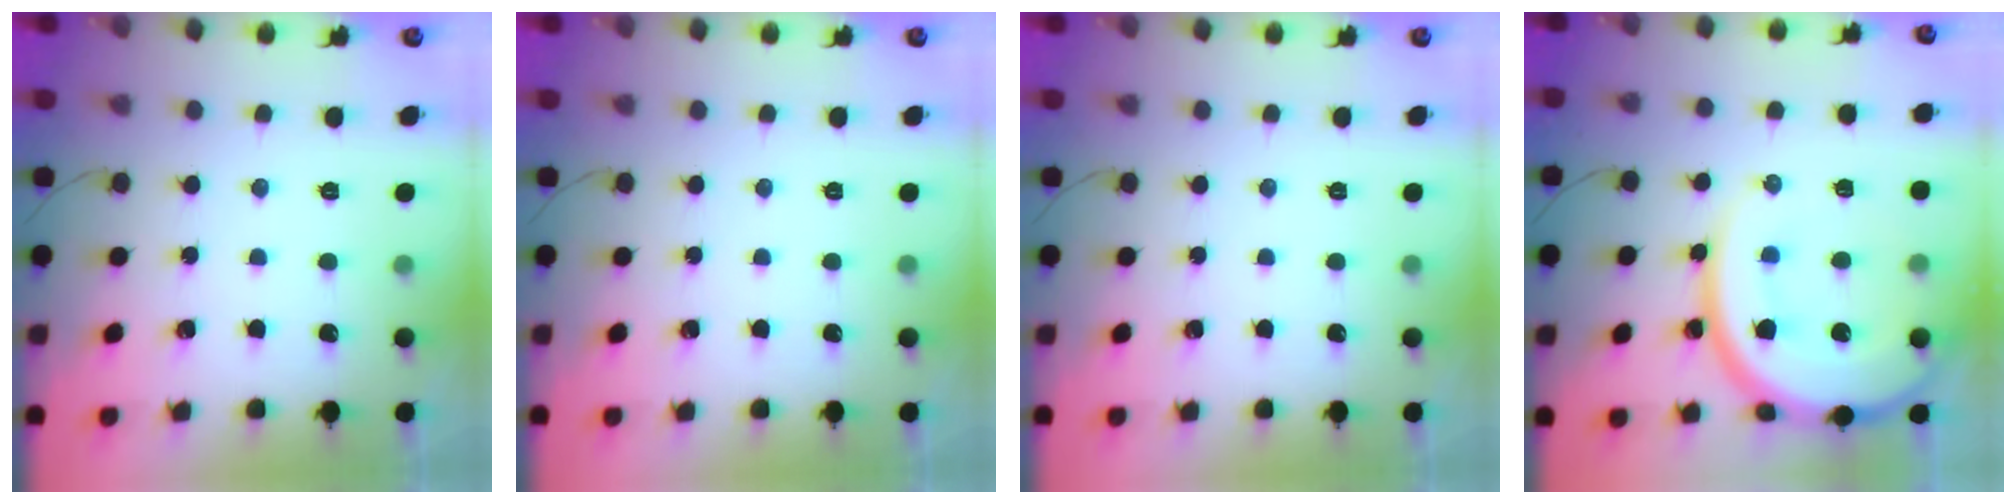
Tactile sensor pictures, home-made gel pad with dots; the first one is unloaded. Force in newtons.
{"total": 0.0}
{"total": 0.0}
{"total": 19.7, "press": 19.6, "slide": 1.7}